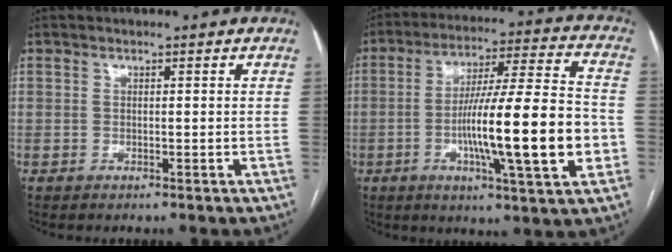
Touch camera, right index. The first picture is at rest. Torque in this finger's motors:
{"motor_torque": [2.02, -0.12, 1.05, 0.21]}